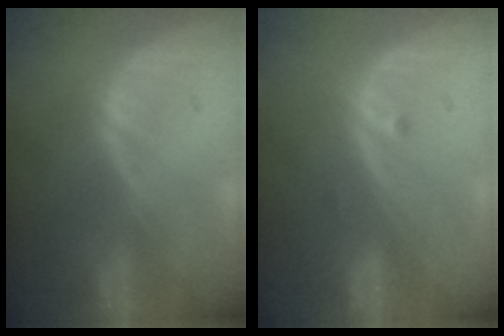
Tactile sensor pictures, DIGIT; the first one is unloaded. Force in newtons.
{"total": 0.9, "press": 0.7, "slide": 0.5}